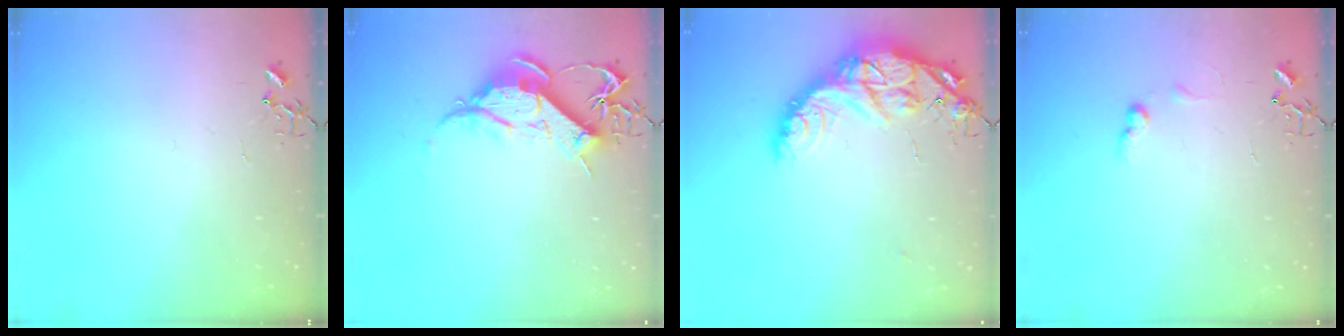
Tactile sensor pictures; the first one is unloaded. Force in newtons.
{"total": 12.5, "press": 12.4, "slide": 1.3}
{"total": 17.5, "press": 17.4, "slide": 1.4}
{"total": 6.0, "press": 6.0, "slide": 0.8}